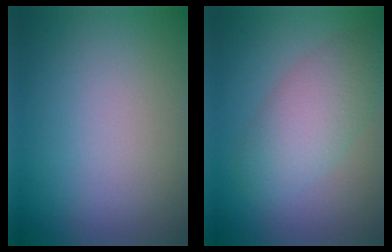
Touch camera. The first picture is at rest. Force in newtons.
{"total": 4.5, "press": 4.5, "slide": 0.4}